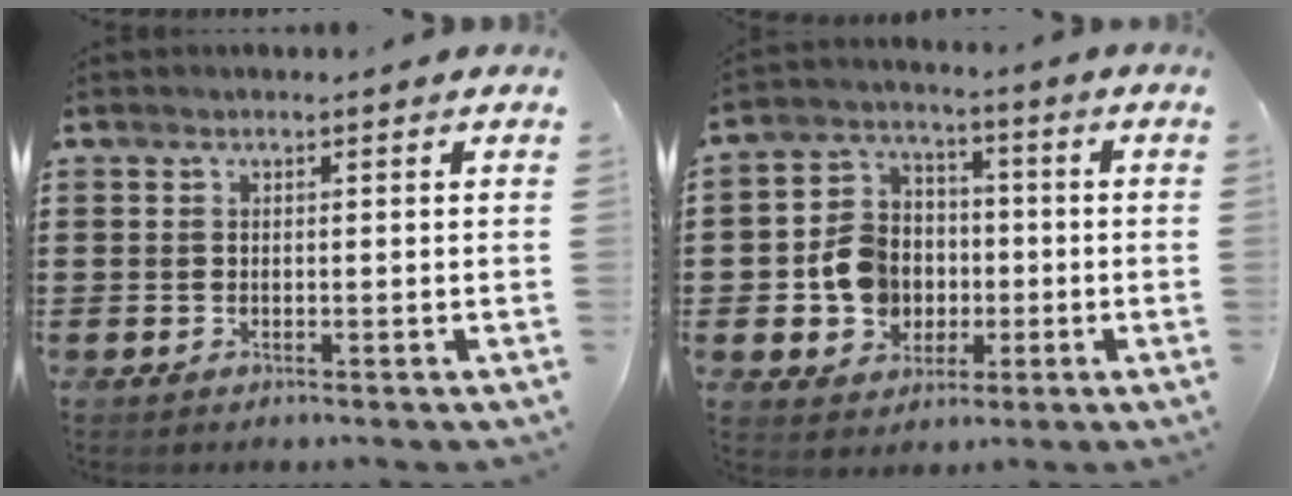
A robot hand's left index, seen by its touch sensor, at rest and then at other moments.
{"total": 8.5, "force": [-1.1, 7.7, 3.6], "torque": [-0.104, 0.023, -0.018]}